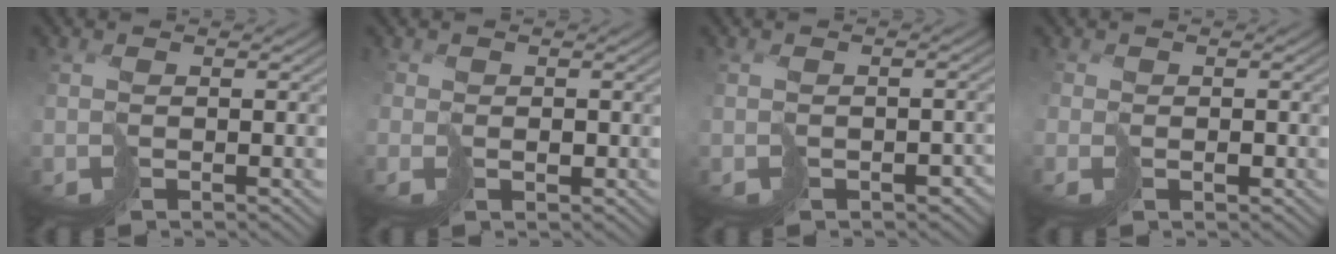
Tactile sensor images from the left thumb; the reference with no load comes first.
{"total": 1.0, "force": [0.4, 0.3, -0.9], "torque": [0.022, -0.001, 0.008]}
{"total": 3.6, "force": [-1.8, 2.4, 2.0], "torque": [-0.024, -0.014, -0.019]}
{"total": 0.8, "force": [0.0, 0.3, -0.8], "torque": [0.024, 0.000, 0.001]}